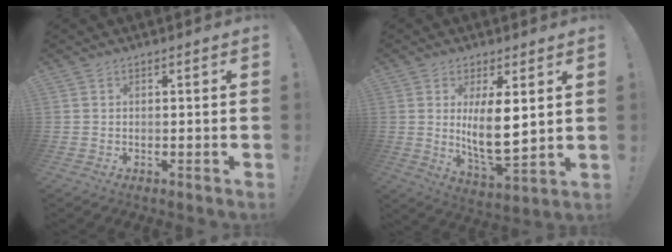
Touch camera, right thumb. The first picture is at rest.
{"total": 11.4, "force": [2.7, 3.9, 10.3], "torque": [-0.179, -0.030, 0.044]}